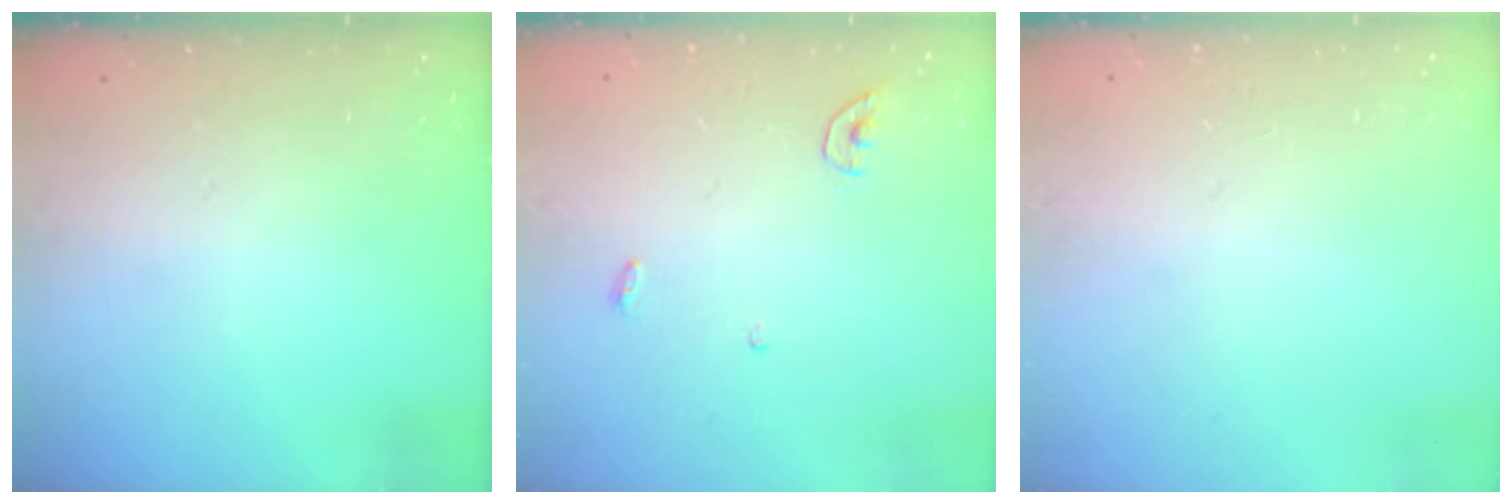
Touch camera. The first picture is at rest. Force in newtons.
{"total": 3.4, "press": 3.4, "slide": 0.3}
{"total": 1.0, "press": 0.8, "slide": 0.6}